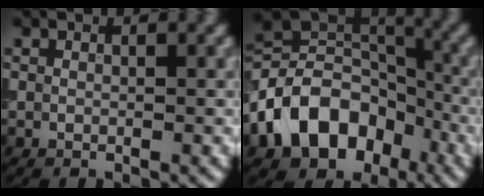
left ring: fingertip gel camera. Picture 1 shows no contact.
{"total": 11.1, "force": [-4.6, 8.0, 6.1], "torque": [-0.108, 0.006, -0.097]}